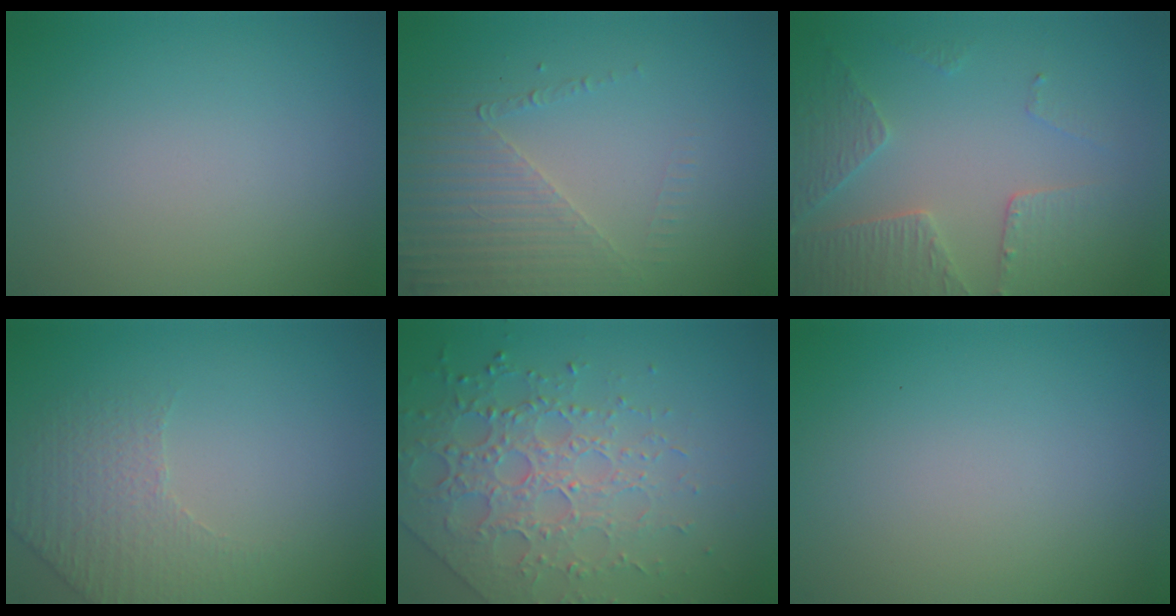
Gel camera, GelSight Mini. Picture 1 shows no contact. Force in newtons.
{"total": 4.9, "press": 3.2, "slide": 3.7}
{"total": 4.6, "press": 3.4, "slide": 3.1}
{"total": 1.9, "press": 1.6, "slide": 1.0}
{"total": 4.8, "press": 4.5, "slide": 1.6}
{"total": 0.0}